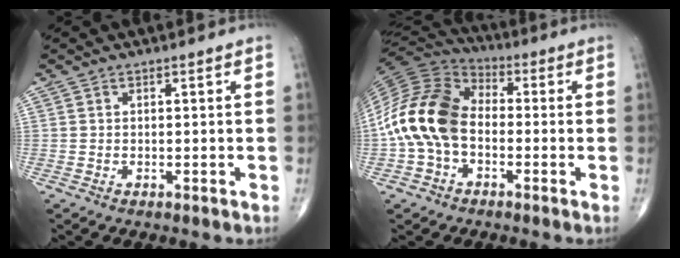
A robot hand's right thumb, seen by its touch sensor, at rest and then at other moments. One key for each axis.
{"total": 16.3, "fx": -2.2, "fy": 11.1, "fz": 11.7, "tx": -0.234, "ty": 0.037, "tz": -0.051}